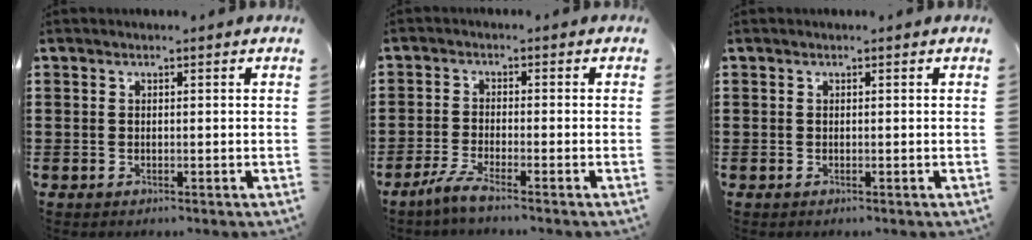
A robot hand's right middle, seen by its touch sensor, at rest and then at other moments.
{"total": 3.3, "force": [-2.5, -0.1, 2.2], "torque": [-0.058, -0.010, -0.051]}
{"total": 0.0}